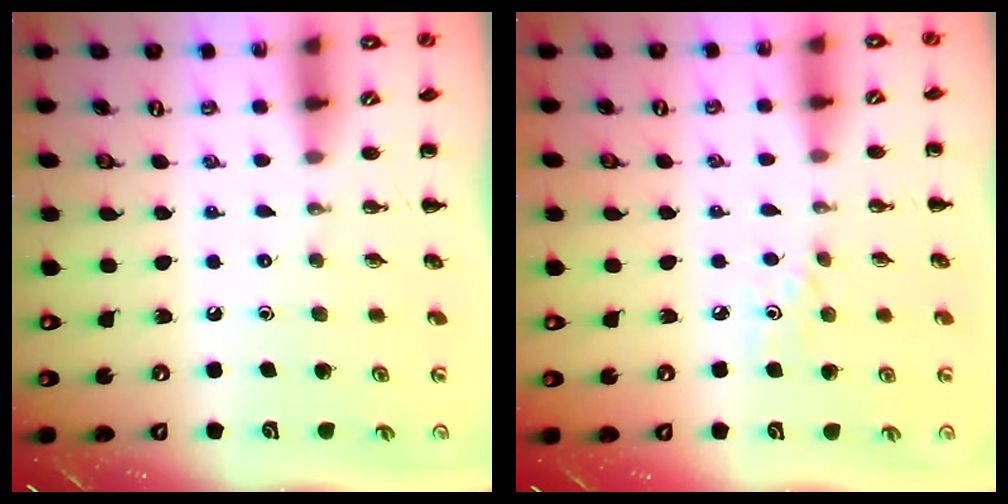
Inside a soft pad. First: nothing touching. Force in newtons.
{"total": 4.1, "press": 3.8, "slide": 1.5}